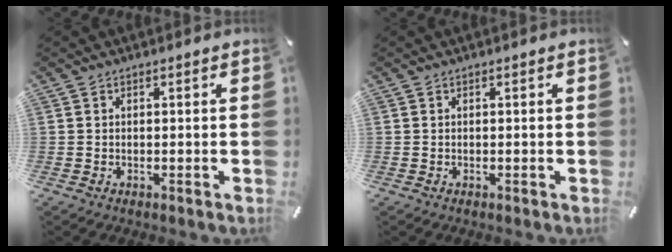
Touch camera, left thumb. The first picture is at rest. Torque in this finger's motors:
{"motor_torque": [0.00, 0.00, 0.00, 0.00, 0.00]}